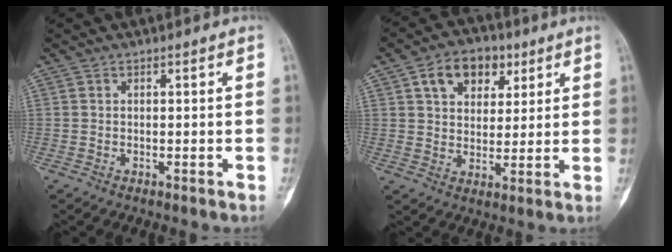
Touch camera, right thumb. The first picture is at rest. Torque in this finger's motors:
{"motor_torque": [-0.36, 0.64, 0.14, -0.11, 0.03]}